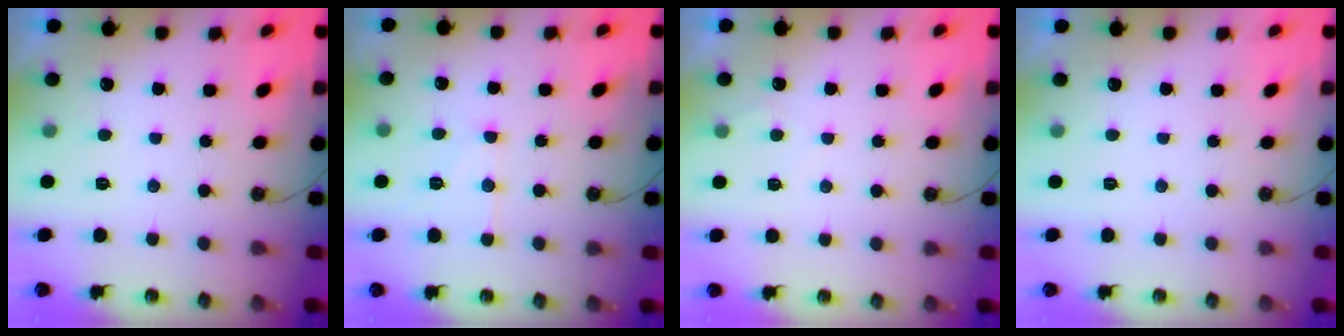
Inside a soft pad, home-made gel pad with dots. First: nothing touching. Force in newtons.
{"total": 7.9, "press": 7.9, "slide": 0.7}
{"total": 2.2, "press": 2.2, "slide": 0.3}
{"total": 0.0}